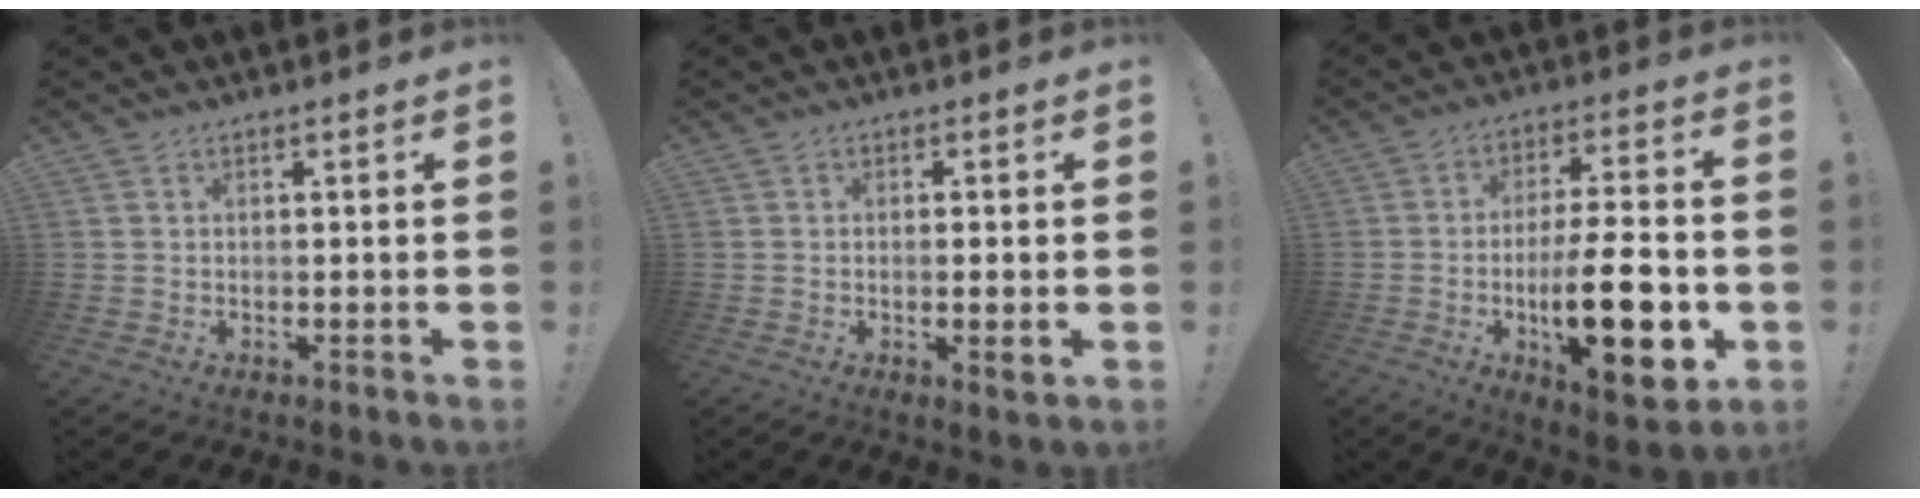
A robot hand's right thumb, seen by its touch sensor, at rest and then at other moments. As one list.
[{"total": 2.7, "force": [-0.5, 0.0, 2.7], "torque": [-0.043, -0.003, -0.007]}, {"total": 21.9, "force": [-5.1, 6.8, 20.1], "torque": [-0.324, 0.006, -0.075]}]